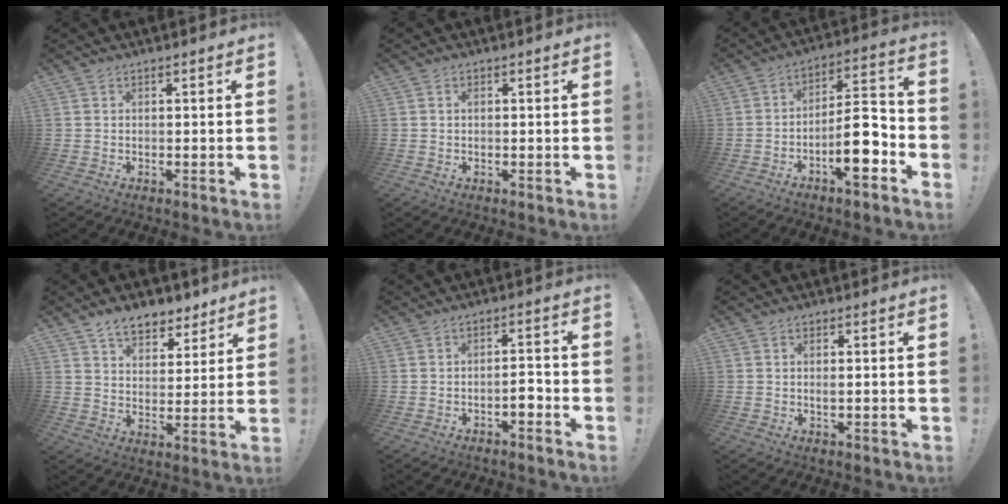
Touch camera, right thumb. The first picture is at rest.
{"total": 0.8, "force": [0.3, 0.5, 0.6], "torque": [-0.018, 0.005, 0.005]}
{"total": 13.5, "force": [-5.6, 4.1, 11.6], "torque": [-0.173, 0.030, -0.092]}
{"total": 9.5, "force": [6.9, 5.1, 4.0], "torque": [-0.053, -0.043, 0.128]}
{"total": 4.2, "force": [-2.0, 1.4, 3.4], "torque": [-0.044, 0.007, -0.035]}
{"total": 1.0, "force": [0.3, 0.3, 0.9], "torque": [-0.011, -0.001, 0.002]}